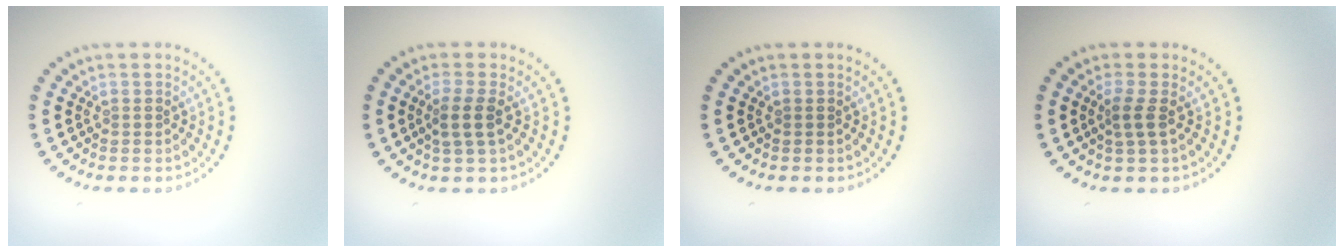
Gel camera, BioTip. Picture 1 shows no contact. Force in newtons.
{"total": 2.1, "press": 1.8, "slide": 1.1}
{"total": 0.0}
{"total": 1.5, "press": 1.2, "slide": 1.0}